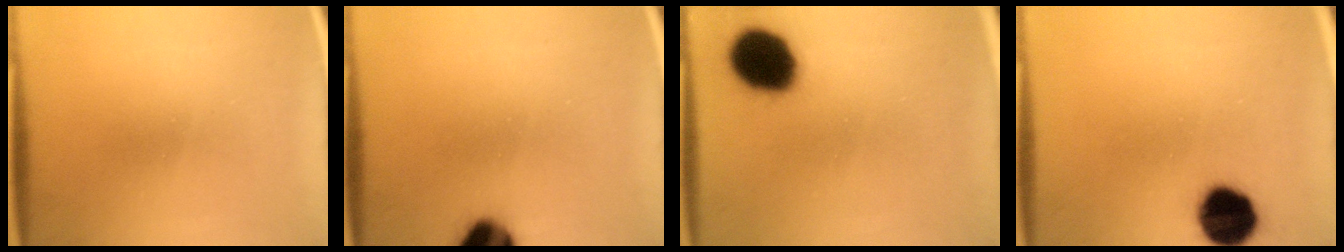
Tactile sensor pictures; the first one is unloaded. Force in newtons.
{"total": 14.9}
{"total": 14.8}
{"total": 11.7}